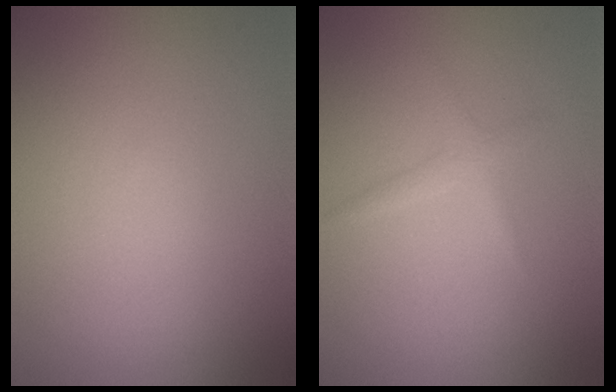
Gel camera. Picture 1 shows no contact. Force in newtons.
{"total": 1.2, "press": 1.2, "slide": 0.1}